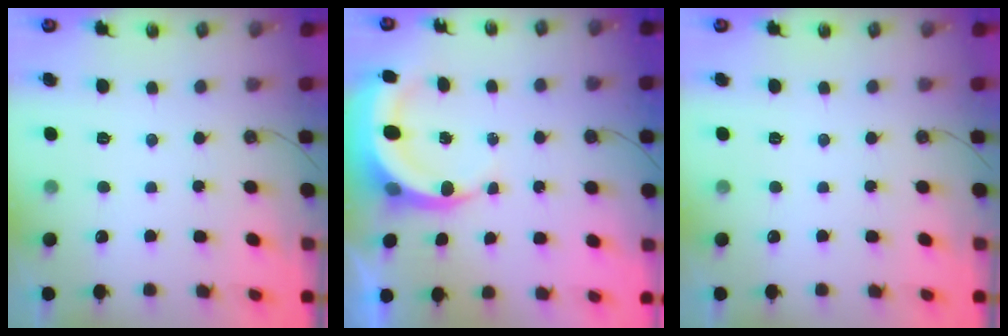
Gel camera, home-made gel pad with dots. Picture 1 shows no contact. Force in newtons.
{"total": 6.5, "press": 6.5, "slide": 1.0}
{"total": 0.0}